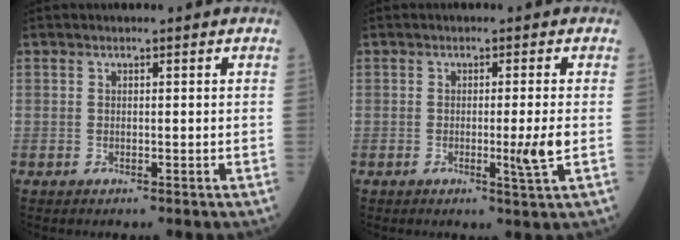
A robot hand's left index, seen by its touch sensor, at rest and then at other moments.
{"total": 3.6, "force": [-0.6, -0.8, 3.5], "torque": [-0.059, -0.011, -0.008]}